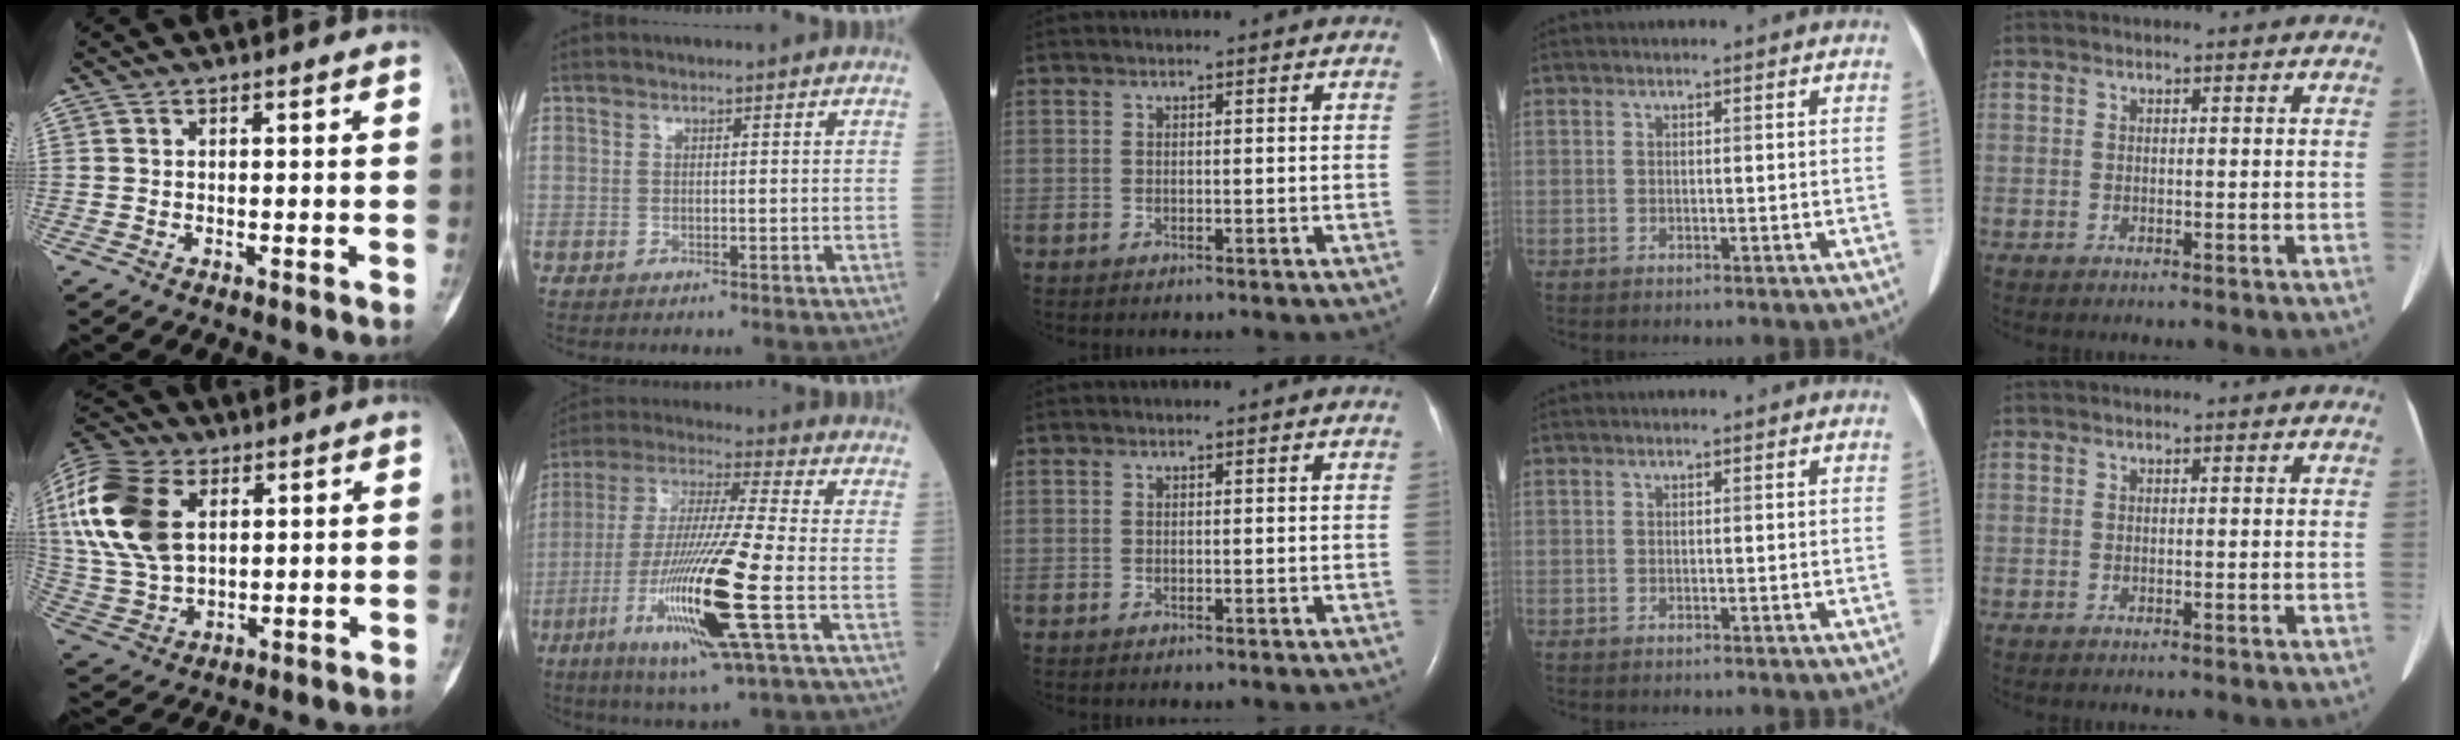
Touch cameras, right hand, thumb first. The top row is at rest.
{"thumb": {"total": 21.0, "force": [6.4, 13.3, 14.9], "torque": [-0.325, -0.001, 0.120]}, "index": {"total": 18.7, "force": [-5.9, 0.3, 17.7], "torque": [-0.371, -0.029, -0.113]}}